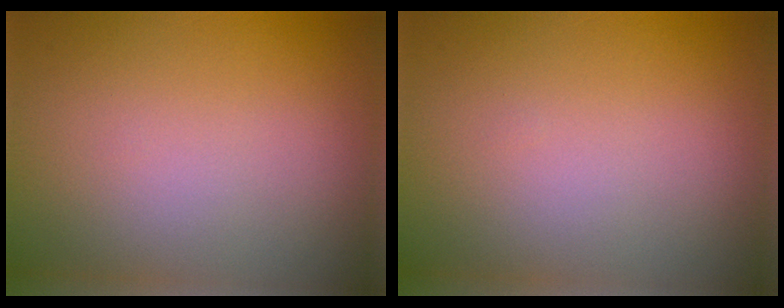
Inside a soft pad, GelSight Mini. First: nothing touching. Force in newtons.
{"total": 0.0}